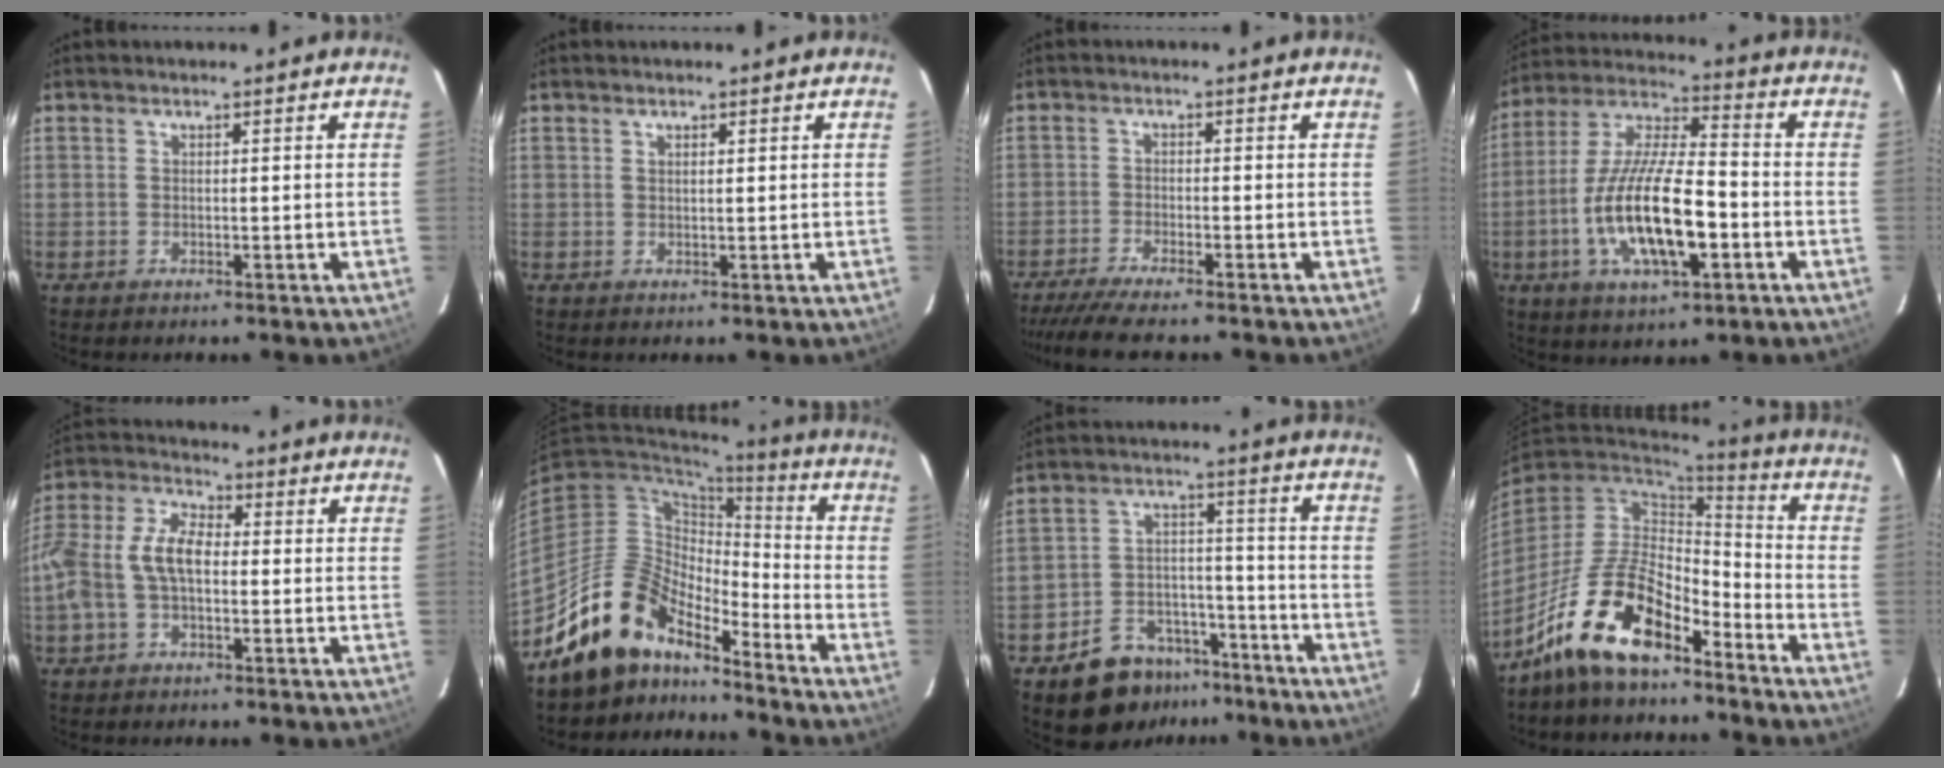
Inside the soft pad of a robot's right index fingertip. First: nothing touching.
{"total": 0.9, "force": [0.5, 0.2, 0.7], "torque": [-0.012, 0.002, 0.010]}
{"total": 6.8, "force": [-6.0, 0.1, 3.2], "torque": [-0.083, -0.020, -0.107]}
{"total": 17.9, "force": [-5.1, 5.6, 16.2], "torque": [-0.325, -0.011, -0.092]}
{"total": 11.3, "force": [-1.3, 6.5, 9.1], "torque": [-0.194, 0.019, -0.028]}
{"total": 14.6, "force": [-12.3, 6.3, 4.7], "torque": [-0.103, 0.030, -0.221]}
{"total": 11.9, "force": [-8.5, 7.6, 3.7], "torque": [-0.083, 0.039, -0.112]}
{"total": 15.5, "force": [-10.8, 6.0, 9.4], "torque": [-0.192, 0.010, -0.201]}